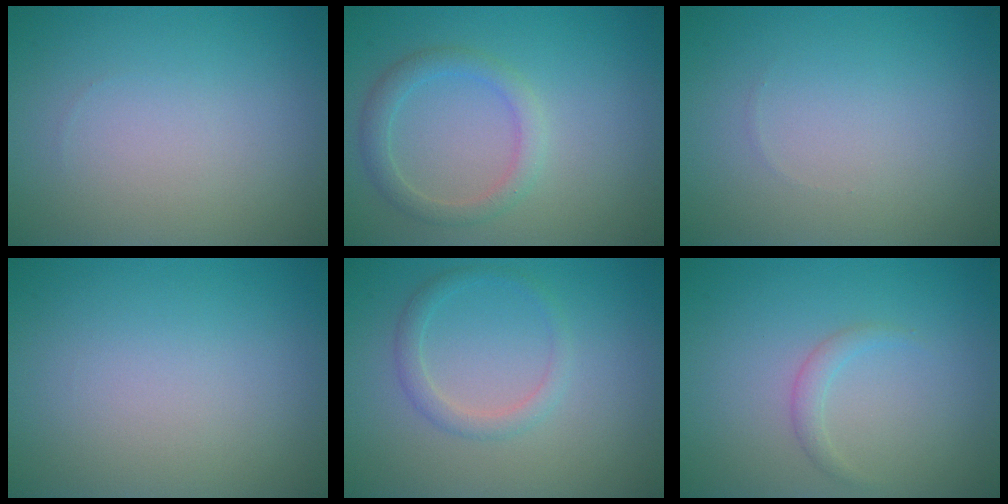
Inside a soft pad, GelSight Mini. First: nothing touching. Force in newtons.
{"total": 2.4, "press": 2.4, "slide": 0.1}
{"total": 0.0}
{"total": 0.0}
{"total": 1.7, "press": 1.7, "slide": 0.1}
{"total": 1.1, "press": 1.1, "slide": 0.1}